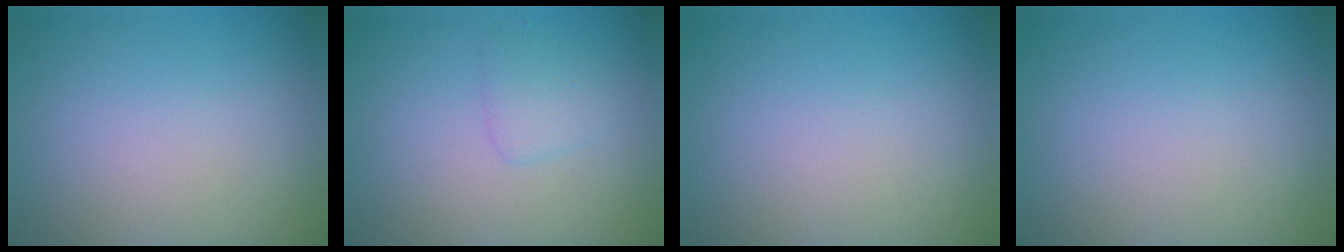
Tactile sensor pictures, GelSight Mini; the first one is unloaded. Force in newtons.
{"total": 1.5, "press": 1.5, "slide": 0.1}
{"total": 0.0}
{"total": 0.0}